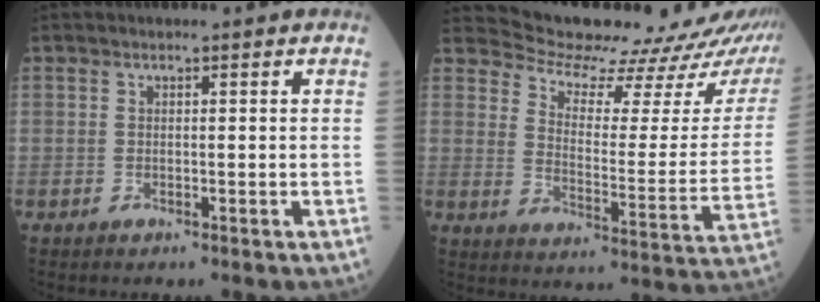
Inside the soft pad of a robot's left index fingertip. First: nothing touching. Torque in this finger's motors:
{"motor_torque": [0.80, -1.33, -0.32, -0.03]}